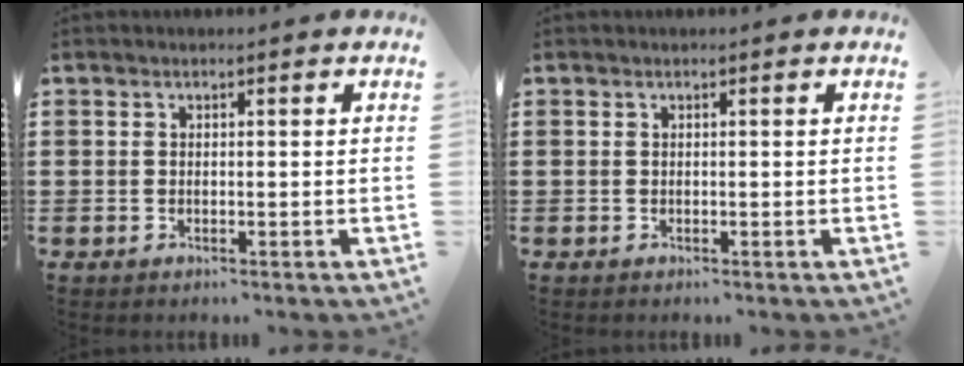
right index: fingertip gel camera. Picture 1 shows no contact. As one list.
[{"total": 0.0}]